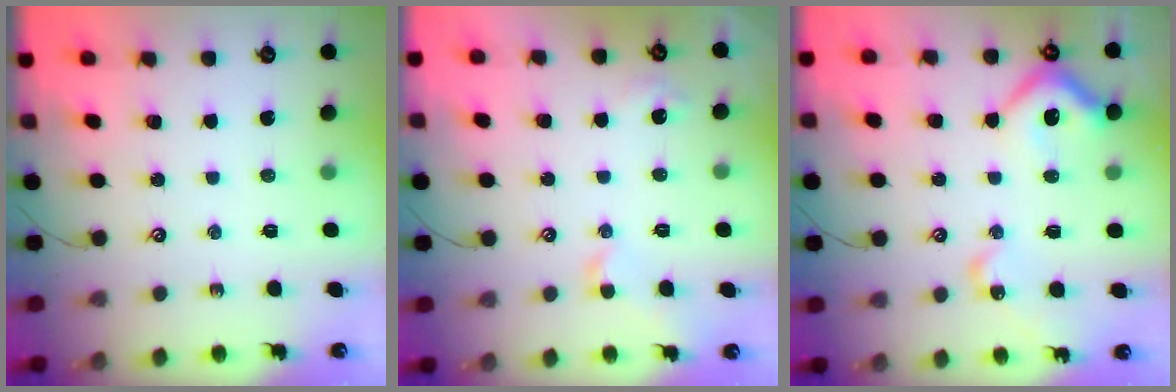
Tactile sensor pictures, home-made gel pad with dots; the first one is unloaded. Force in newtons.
{"total": 2.7, "press": 2.6, "slide": 0.6}
{"total": 11.9, "press": 11.8, "slide": 1.5}